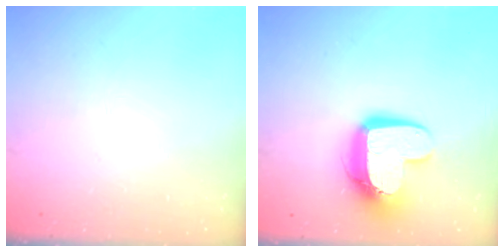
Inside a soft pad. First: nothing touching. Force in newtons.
{"total": 13.7, "press": 13.7, "slide": 1.2}